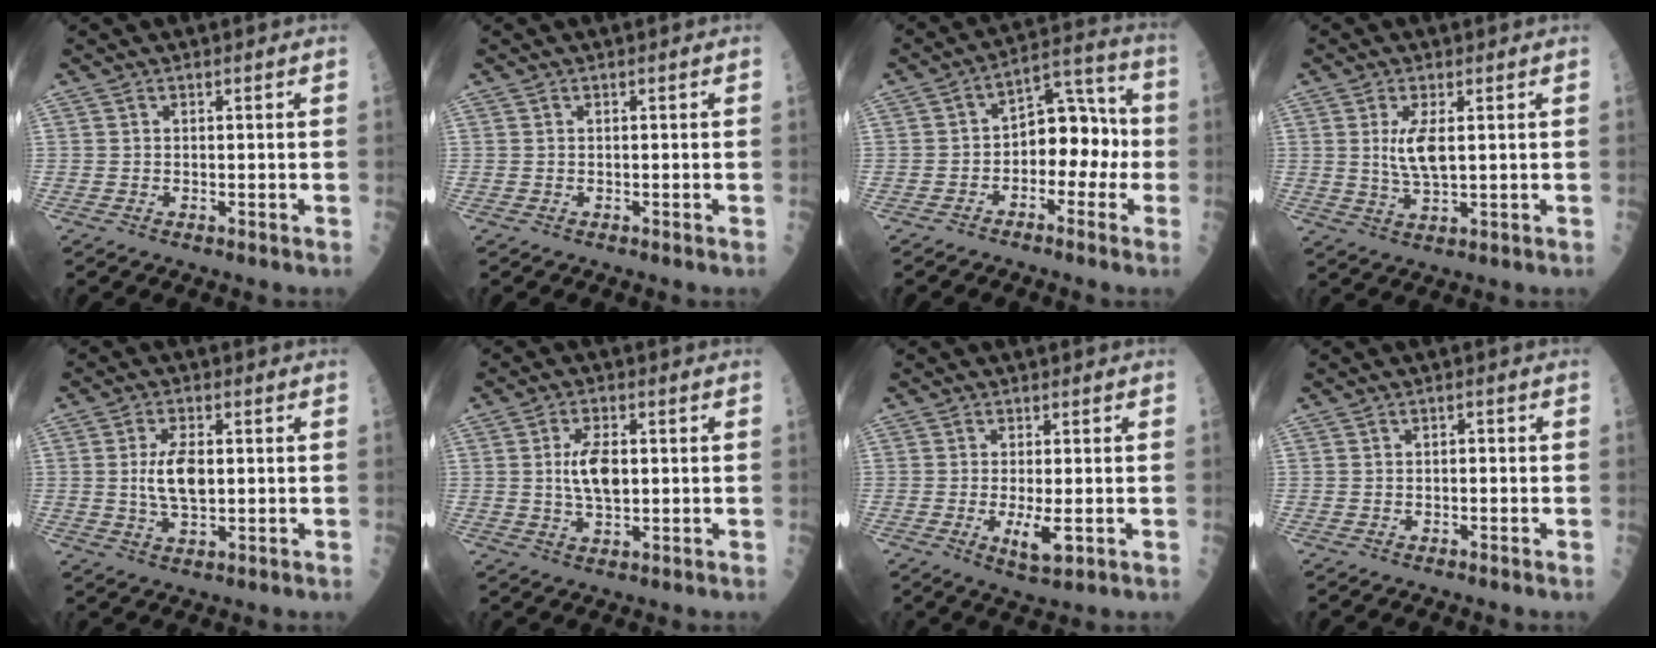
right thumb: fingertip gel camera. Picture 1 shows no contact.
{"total": 0.0}
{"total": 11.2, "force": [-2.1, 7.4, 8.2], "torque": [-0.072, 0.052, -0.043]}
{"total": 5.6, "force": [1.1, 1.7, 5.2], "torque": [-0.106, -0.016, 0.027]}
{"total": 7.1, "force": [0.4, 3.3, 6.3], "torque": [-0.116, -0.004, 0.008]}
{"total": 7.0, "force": [0.6, 3.3, 6.1], "torque": [-0.106, -0.002, 0.010]}
{"total": 5.2, "force": [-1.0, 1.5, 4.9], "torque": [-0.087, -0.012, -0.014]}
{"total": 1.1, "force": [-0.1, 0.7, 0.8], "torque": [-0.007, 0.003, -0.003]}